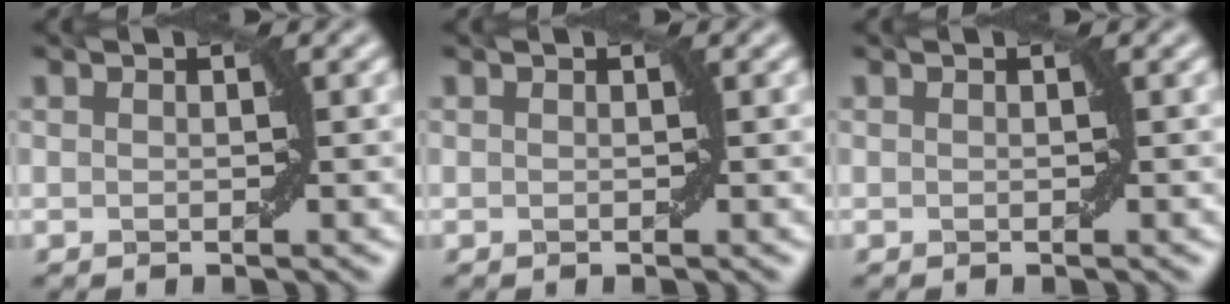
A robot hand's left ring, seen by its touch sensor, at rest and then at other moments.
{"total": 0.0}
{"total": 0.0}